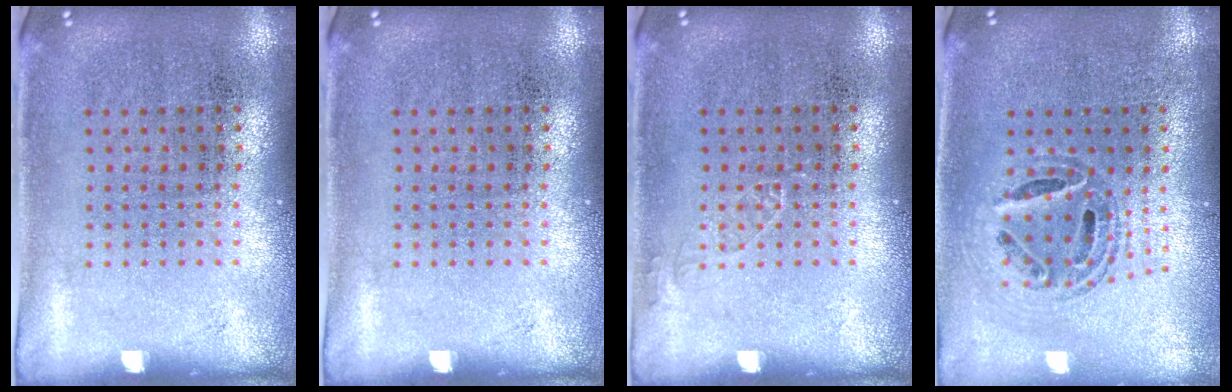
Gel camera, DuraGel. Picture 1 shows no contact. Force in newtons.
{"total": 0.0}
{"total": 0.7, "press": 0.7, "slide": 0.1}
{"total": 0.9, "press": 0.9, "slide": 0.1}